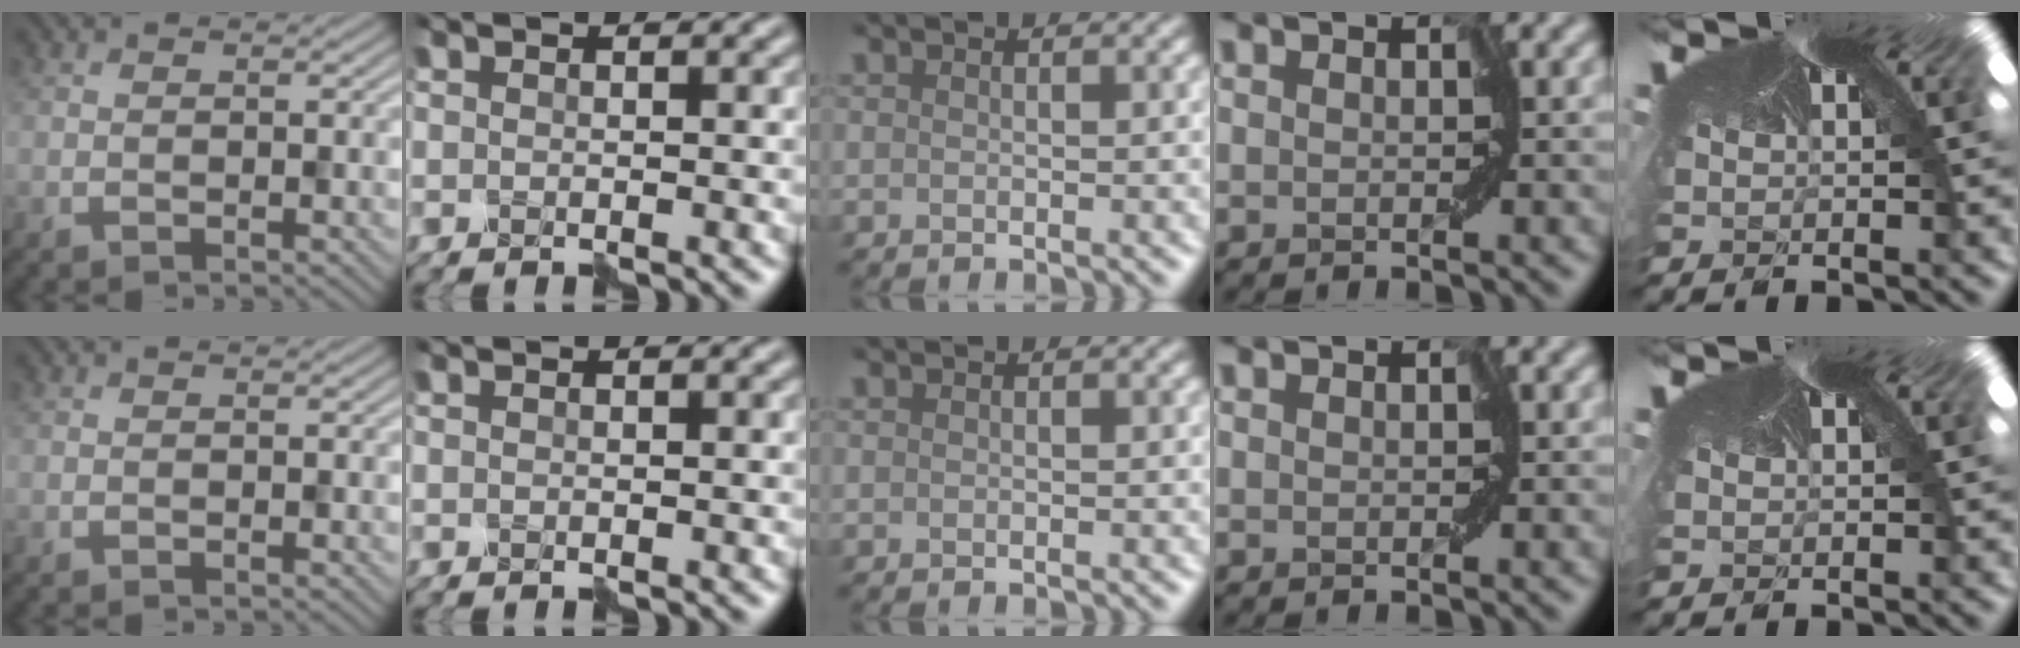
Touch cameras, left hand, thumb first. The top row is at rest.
{}